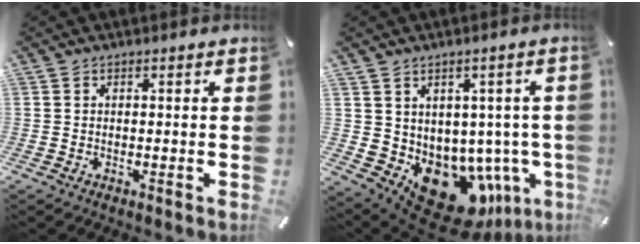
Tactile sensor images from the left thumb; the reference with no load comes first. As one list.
[{"total": 14.0, "force": [-6.8, 9.4, 7.8], "torque": [-0.099, 0.001, -0.099]}]